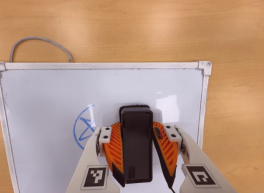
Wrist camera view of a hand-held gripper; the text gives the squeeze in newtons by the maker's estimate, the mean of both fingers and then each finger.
{"total": 14.3, "left": 16.0, "right": 12.6}